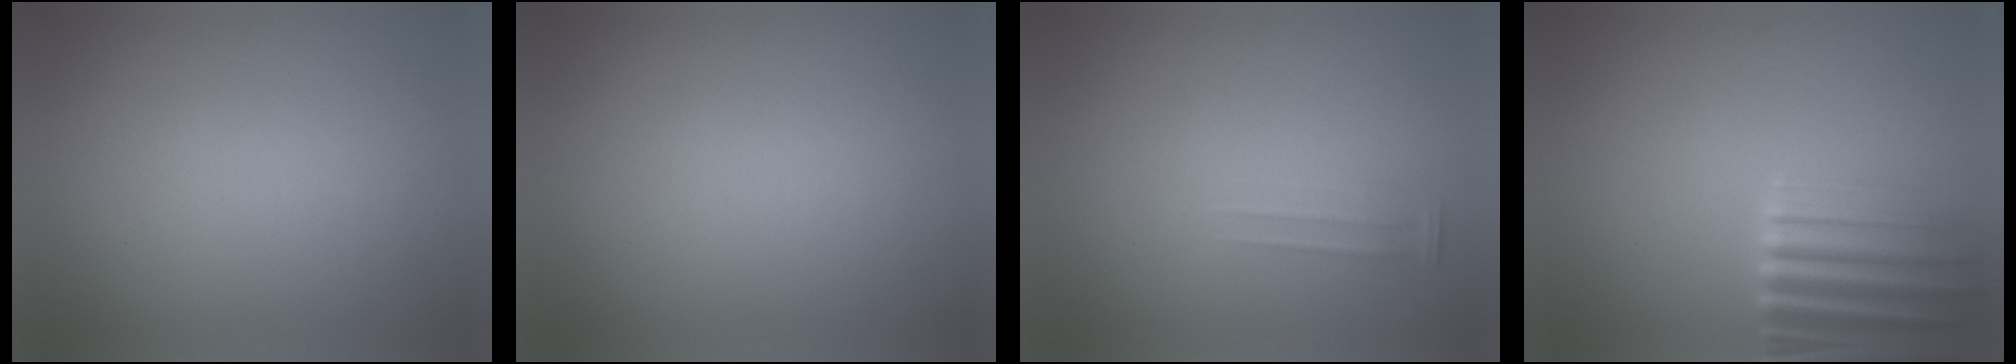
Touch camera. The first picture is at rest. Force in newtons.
{"total": 0.0}
{"total": 1.3}
{"total": 5.2}